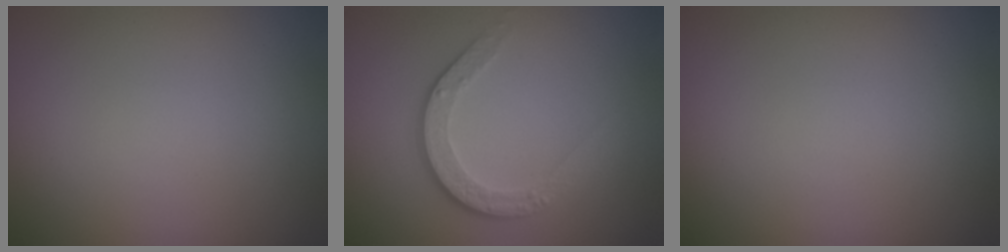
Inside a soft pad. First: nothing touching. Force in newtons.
{"total": 3.6, "press": 2.7, "slide": 2.5}
{"total": 0.0}